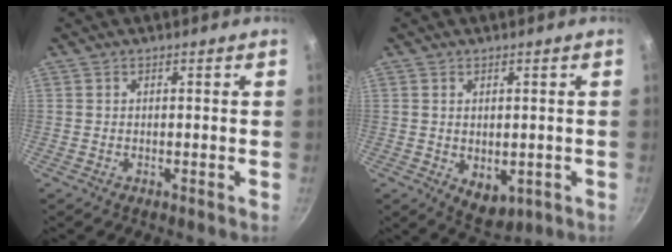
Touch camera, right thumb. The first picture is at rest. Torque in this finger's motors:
{"motor_torque": [-0.37, 0.35, 0.27, 0.57, 0.02]}